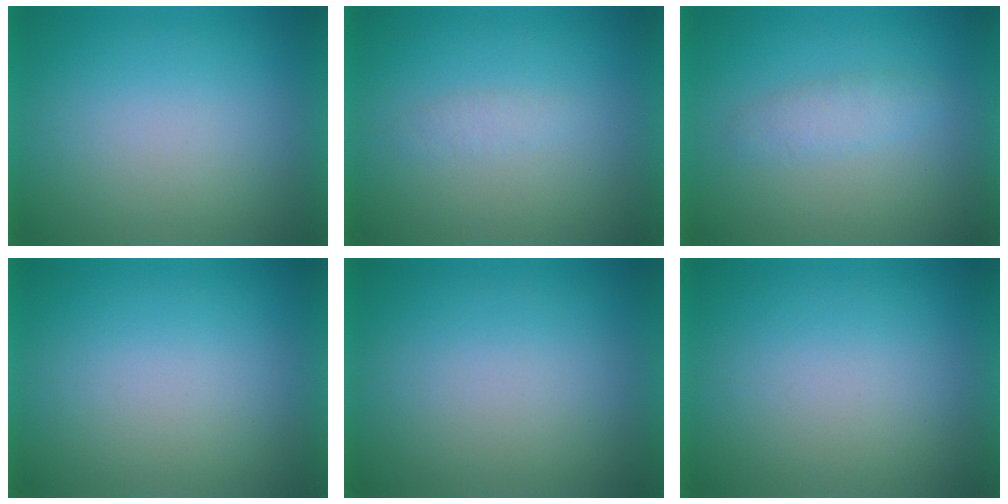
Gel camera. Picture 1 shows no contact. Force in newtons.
{"total": 1.3}
{"total": 2.4}
{"total": 0.0}
{"total": 0.0}
{"total": 0.0}